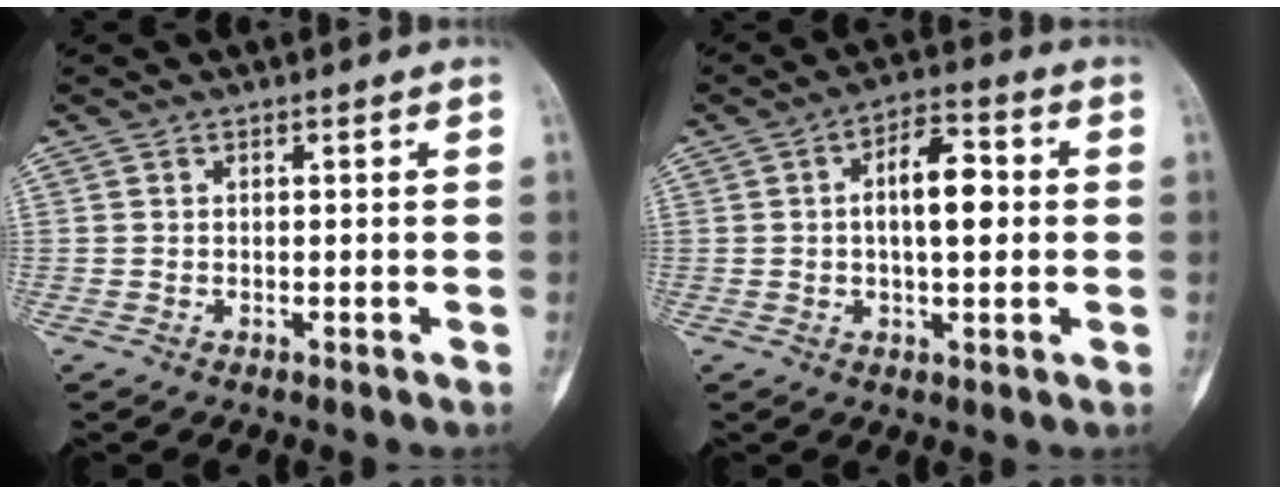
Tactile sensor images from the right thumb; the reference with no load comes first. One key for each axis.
{"total": 9.3, "fx": 0.9, "fy": 4.2, "fz": 8.2, "tx": -0.117, "ty": 0.012, "tz": 0.009}